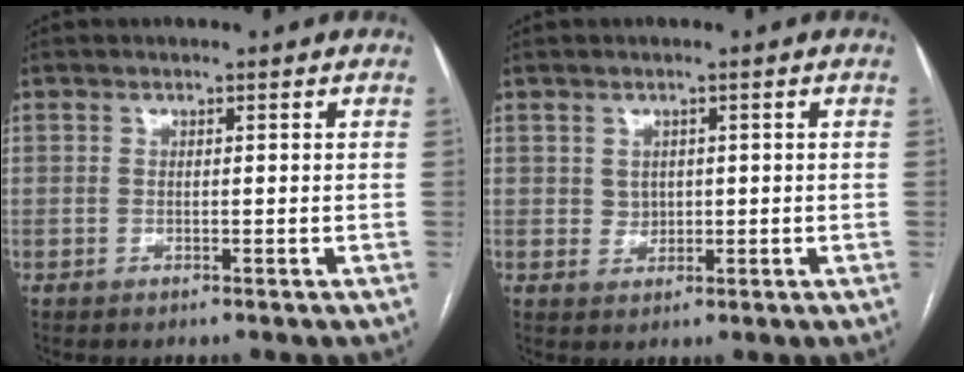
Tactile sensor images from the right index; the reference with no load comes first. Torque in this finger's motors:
{"motor_torque": [0.15, 0.15, -0.06, -0.01]}